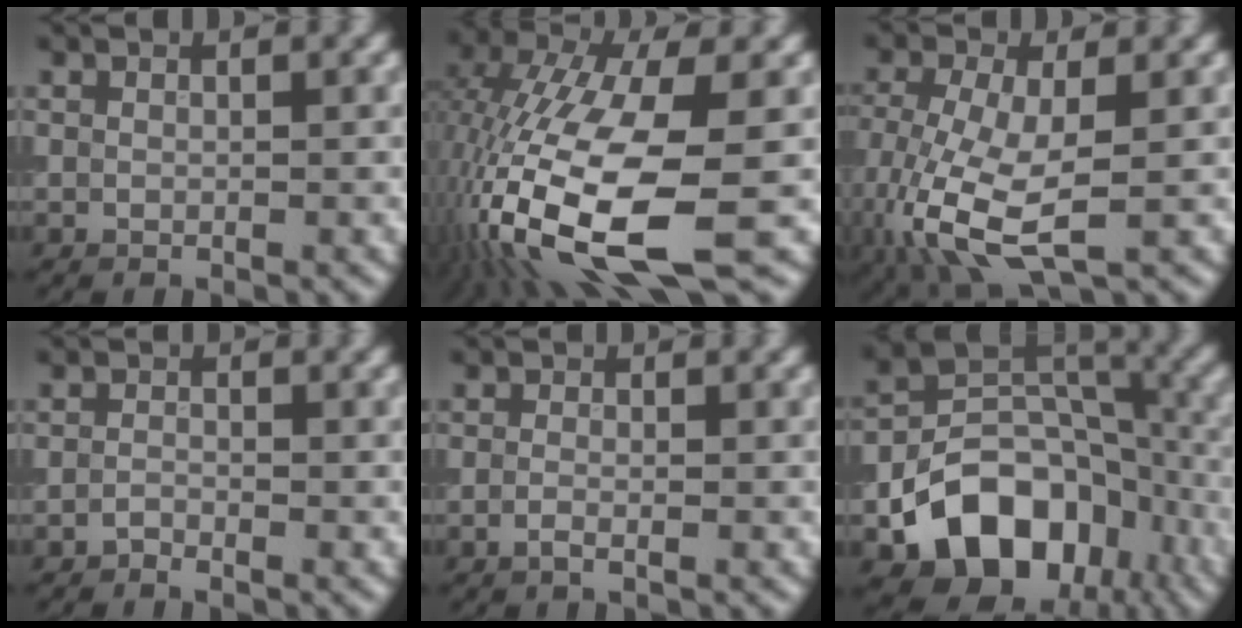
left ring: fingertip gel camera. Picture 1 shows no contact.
{"total": 15.1, "force": [-4.9, 5.6, 13.2], "torque": [-0.289, -0.019, -0.083]}
{"total": 7.7, "force": [-2.1, 3.6, 6.4], "torque": [-0.160, -0.020, -0.036]}
{"total": 0.8, "force": [-0.7, -0.1, -0.1], "torque": [-0.004, 0.001, -0.013]}
{"total": 0.7, "force": [-0.5, 0.0, 0.4], "torque": [-0.018, -0.004, -0.009]}
{"total": 11.3, "force": [-5.6, 7.7, 6.1], "torque": [-0.090, -0.002, -0.095]}